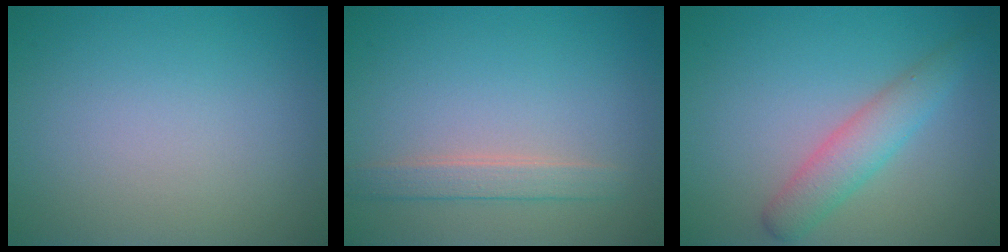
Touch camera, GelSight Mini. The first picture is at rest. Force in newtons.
{"total": 2.0, "press": 2.0, "slide": 0.2}
{"total": 3.2, "press": 3.2, "slide": 0.3}